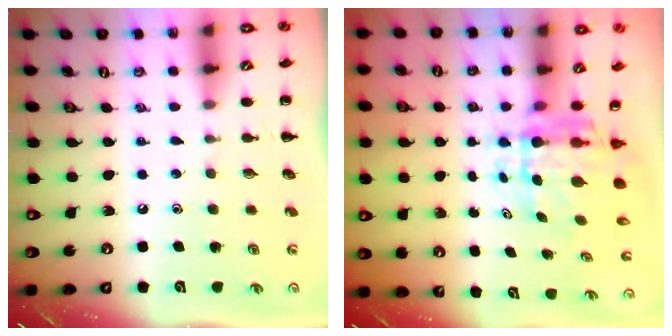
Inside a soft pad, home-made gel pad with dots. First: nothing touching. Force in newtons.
{"total": 7.2, "press": 6.7, "slide": 2.7}